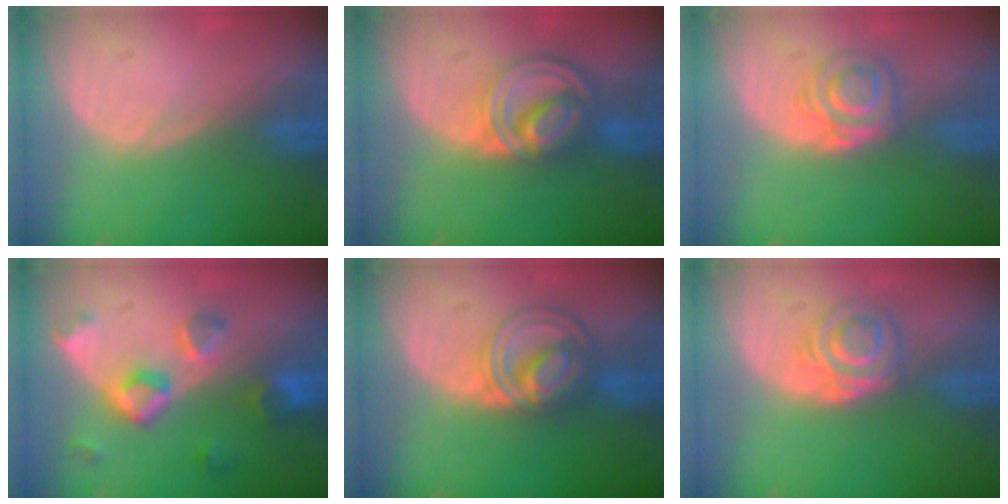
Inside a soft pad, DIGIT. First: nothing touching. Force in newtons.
{"total": 8.6, "press": 7.2, "slide": 4.7}
{"total": 5.2, "press": 4.8, "slide": 1.9}
{"total": 7.7, "press": 7.0, "slide": 3.3}
{"total": 6.8, "press": 6.8, "slide": 0.3}
{"total": 6.3, "press": 5.2, "slide": 3.5}